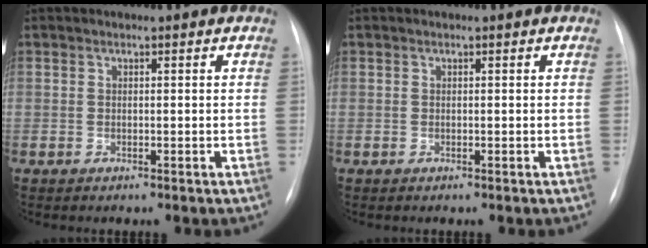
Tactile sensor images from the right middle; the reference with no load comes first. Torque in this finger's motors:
{"motor_torque": [0.20, -0.47, 0.02, 0.01]}